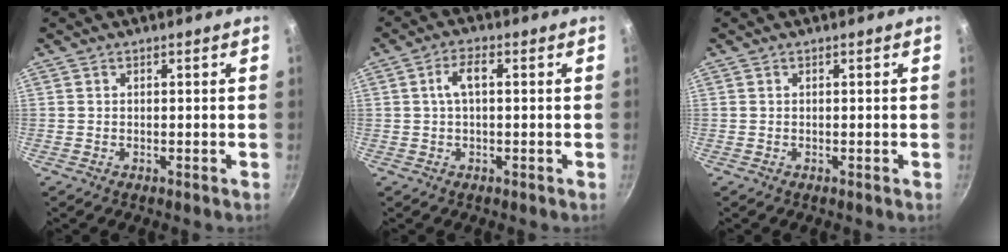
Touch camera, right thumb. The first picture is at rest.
{"total": 3.9, "force": [0.5, 1.7, 3.5], "torque": [-0.073, 0.013, 0.006]}
{"total": 0.0}